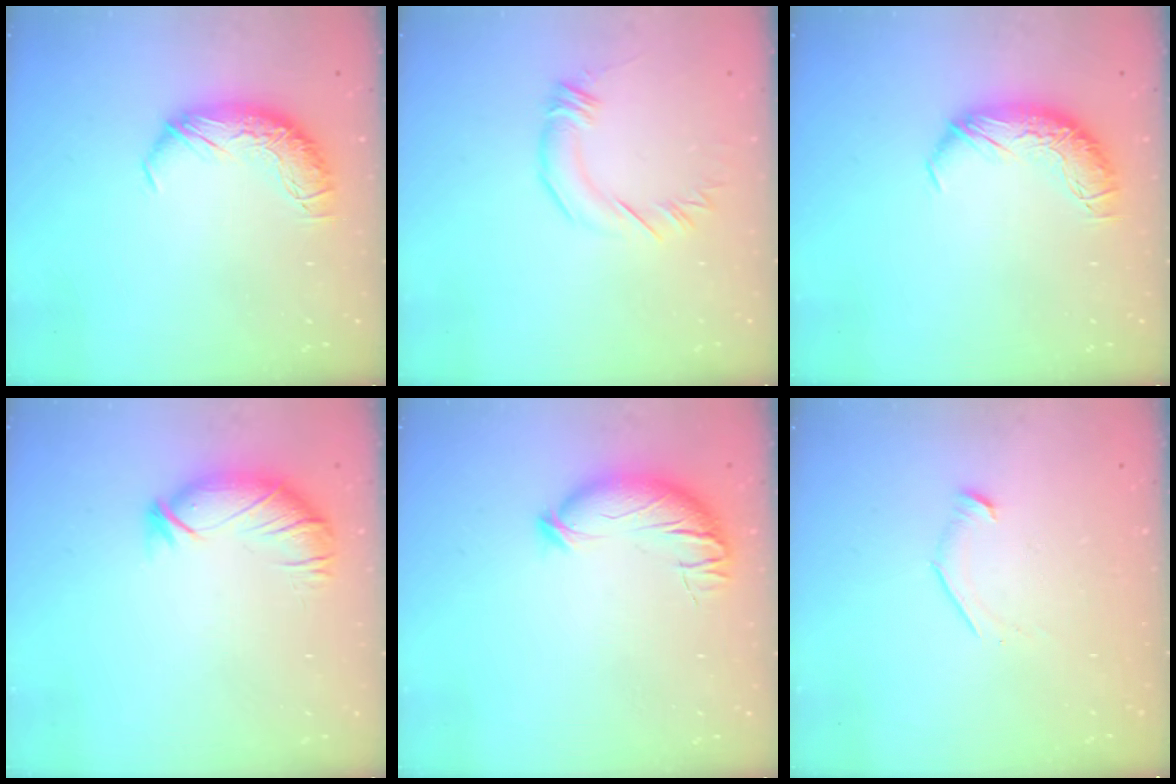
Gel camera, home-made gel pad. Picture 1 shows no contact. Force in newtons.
{"total": 1.9, "press": 1.9, "slide": 0.4}
{"total": 0.0}
{"total": 2.9, "press": 2.4, "slide": 1.7}
{"total": 4.5, "press": 4.3, "slide": 1.3}
{"total": 6.7, "press": 6.7, "slide": 0.7}